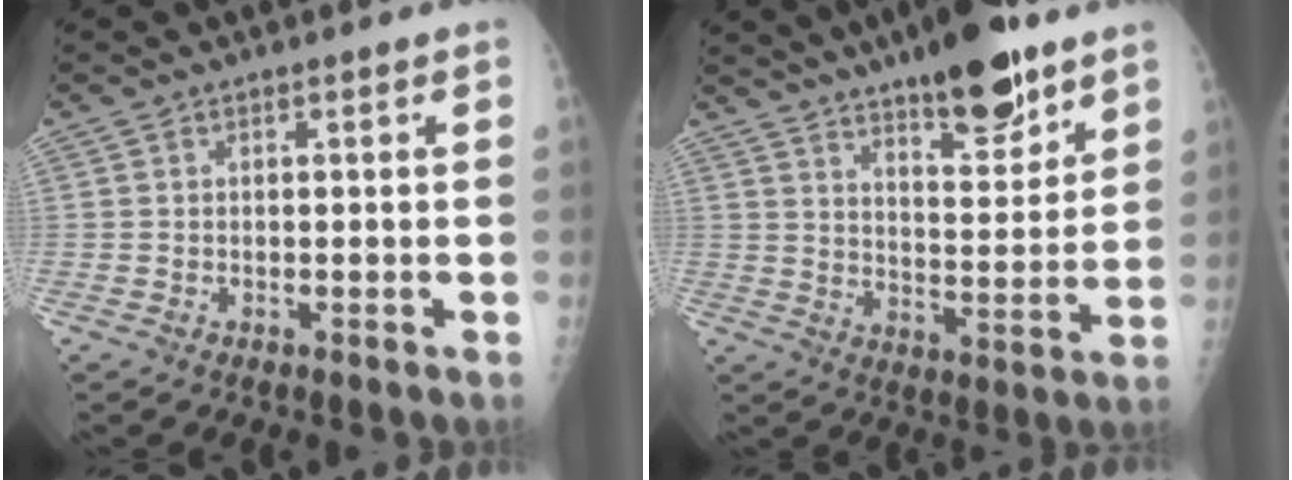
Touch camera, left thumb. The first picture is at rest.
{"total": 15.1, "force": [10.3, 4.4, 10.1], "torque": [-0.126, -0.059, 0.165]}